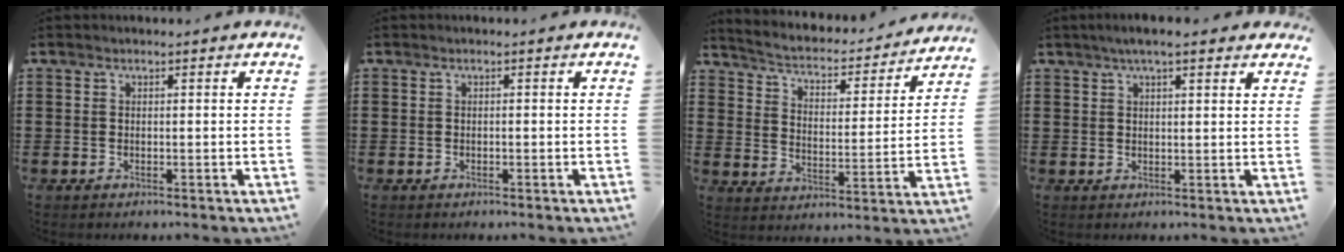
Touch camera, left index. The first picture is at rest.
{"total": 0.0}
{"total": 2.8, "force": [2.7, 0.4, 0.8], "torque": [-0.035, -0.030, 0.034]}
{"total": 4.1, "force": [2.9, 0.7, 2.7], "torque": [-0.058, 0.007, 0.052]}